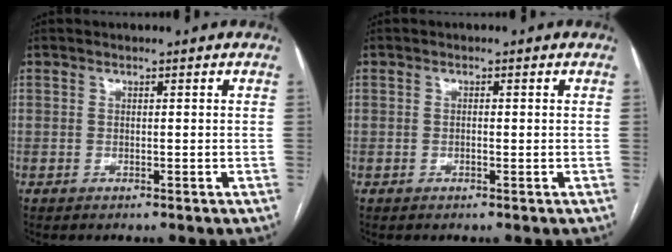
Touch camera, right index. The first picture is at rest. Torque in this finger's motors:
{"motor_torque": [0.18, 0.35, -0.05, 0.00]}